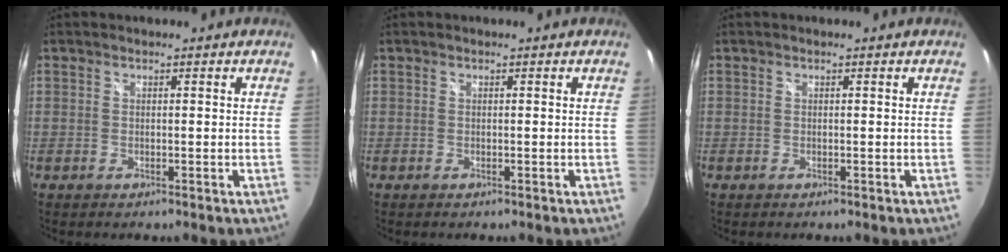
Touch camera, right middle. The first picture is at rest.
{"total": 0.0}
{"total": 0.0}